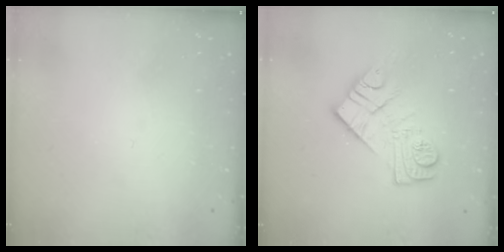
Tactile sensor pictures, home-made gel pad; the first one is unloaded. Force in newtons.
{"total": 14.0, "press": 14.0, "slide": 0.9}